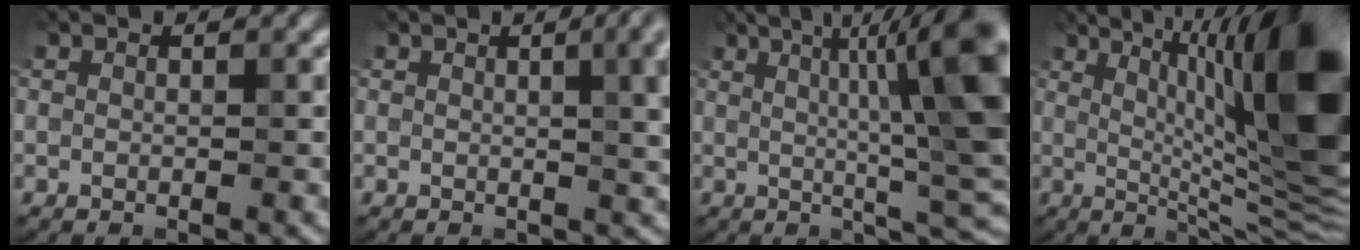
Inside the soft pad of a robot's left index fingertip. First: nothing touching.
{"total": 9.0, "force": [2.4, 4.5, 7.4], "torque": [-0.039, 0.049, 0.021]}
{"total": 12.0, "force": [2.3, 2.3, 11.6], "torque": [-0.139, 0.011, 0.039]}
{"total": 14.2, "force": [2.4, 2.8, 13.7], "torque": [-0.185, 0.010, 0.045]}